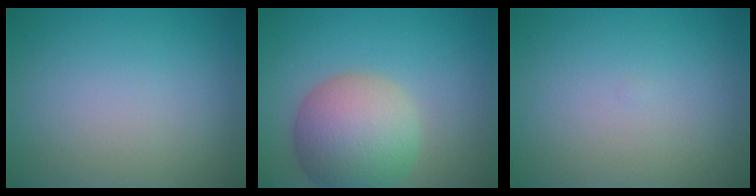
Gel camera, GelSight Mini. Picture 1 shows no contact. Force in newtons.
{"total": 7.6, "press": 7.6, "slide": 0.4}
{"total": 0.0}